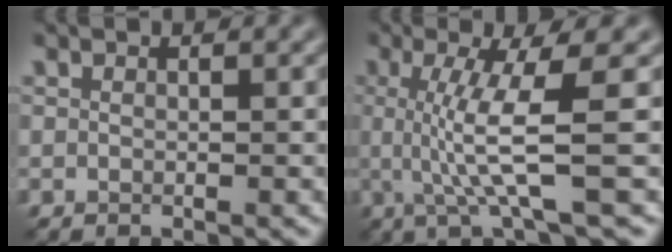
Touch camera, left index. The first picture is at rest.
{"total": 6.2, "force": [0.2, 1.0, 6.1], "torque": [-0.114, -0.003, 0.006]}